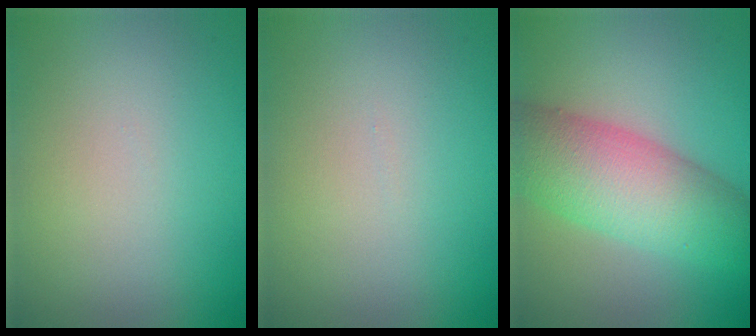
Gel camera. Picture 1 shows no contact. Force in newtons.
{"total": 0.0}
{"total": 8.5, "press": 8.5, "slide": 0.1}